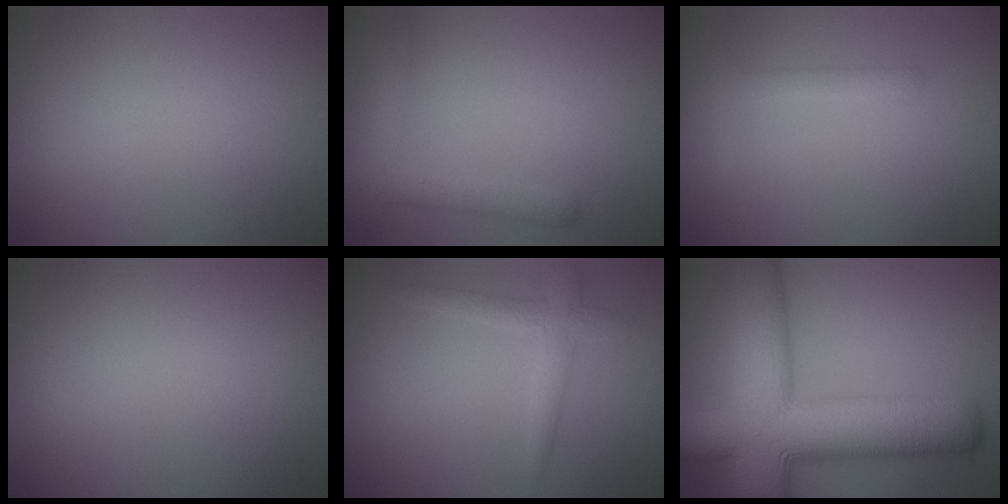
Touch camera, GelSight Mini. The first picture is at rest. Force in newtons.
{"total": 2.6, "press": 2.6, "slide": 0.1}
{"total": 0.9, "press": 0.9, "slide": 0.1}
{"total": 0.0}
{"total": 2.1, "press": 2.1, "slide": 0.1}
{"total": 13.3, "press": 13.3, "slide": 0.3}